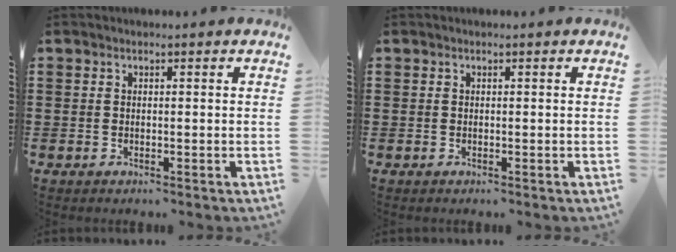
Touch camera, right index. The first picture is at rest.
{"total": 0.0}